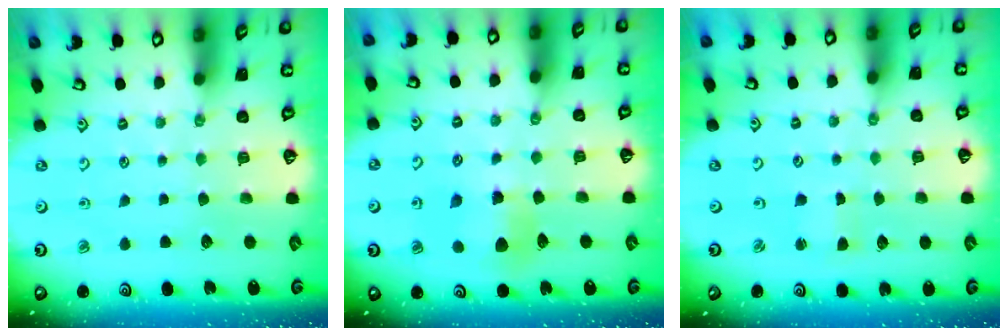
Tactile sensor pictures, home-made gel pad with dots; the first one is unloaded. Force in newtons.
{"total": 7.4, "press": 7.4, "slide": 0.4}
{"total": 1.3, "press": 1.3, "slide": 0.3}